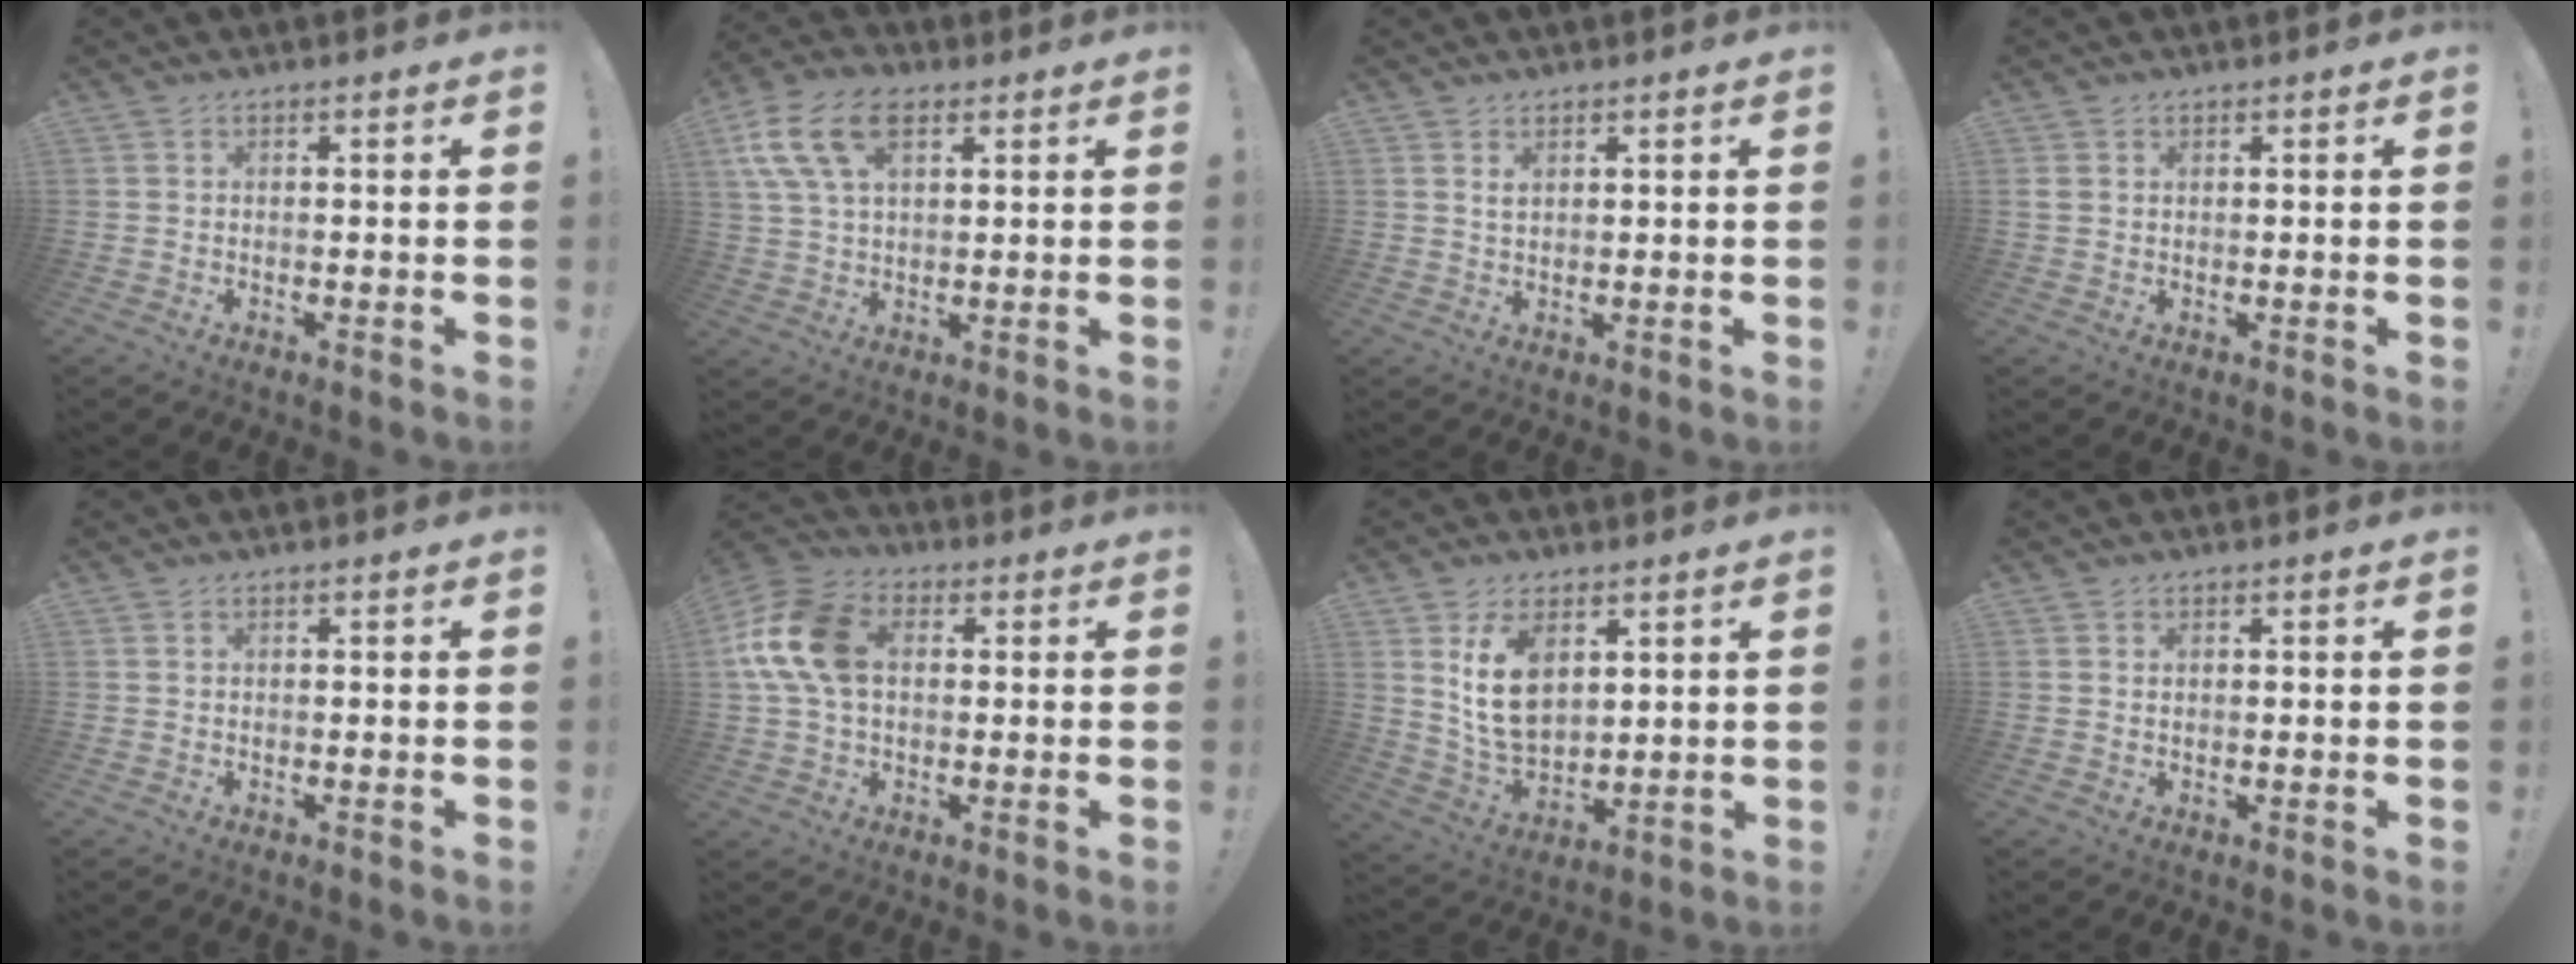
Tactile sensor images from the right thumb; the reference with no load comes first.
{"total": 13.6, "force": [5.8, 7.8, 9.4], "torque": [-0.203, -0.005, 0.111]}
{"total": 2.0, "force": [1.3, 1.1, 1.0], "torque": [-0.007, -0.005, 0.022]}
{"total": 1.6, "force": [1.0, 1.1, 0.6], "torque": [-0.005, 0.000, 0.018]}
{"total": 0.0}
{"total": 15.7, "force": [2.3, 10.5, 11.5], "torque": [-0.227, 0.013, 0.046]}
{"total": 12.3, "force": [5.3, 8.0, 7.6], "torque": [-0.126, -0.024, 0.100]}
{"total": 0.9, "force": [0.7, 0.5, 0.4], "torque": [-0.009, 0.002, 0.013]}